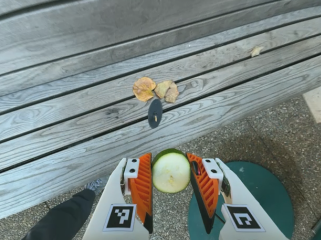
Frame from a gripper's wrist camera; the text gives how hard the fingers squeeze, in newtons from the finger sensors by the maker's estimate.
{"total": 9.3, "left": 9.5, "right": 9.0}